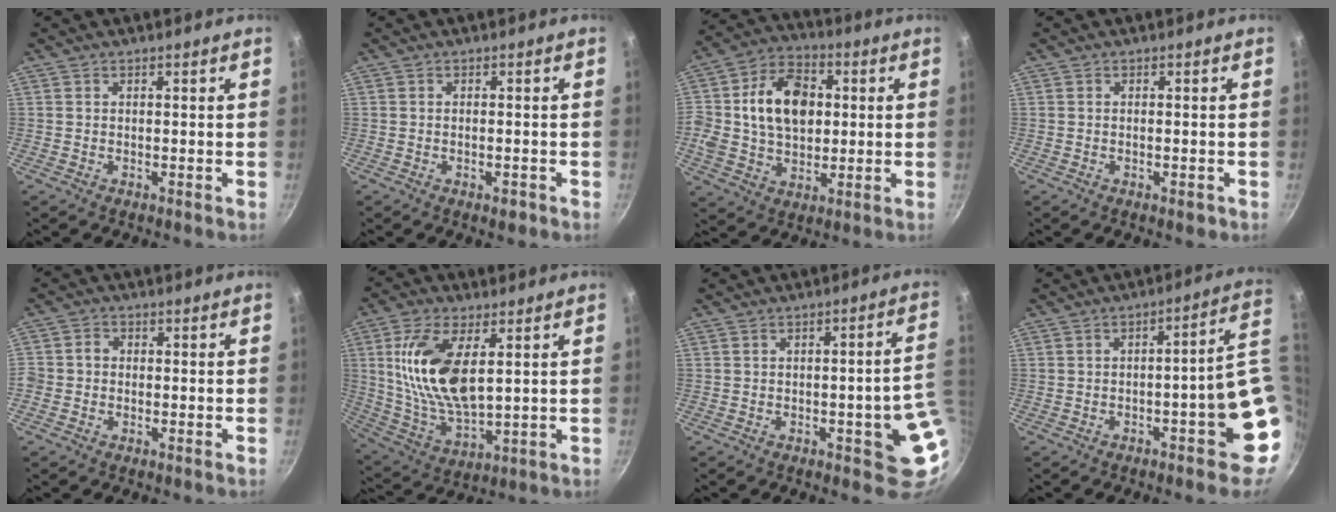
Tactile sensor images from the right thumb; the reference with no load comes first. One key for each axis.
{"total": 2.1, "fx": -1.1, "fy": 0.8, "fz": 1.6, "tx": -0.027, "ty": 0.003, "tz": -0.015}
{"total": 16.8, "fx": 2.1, "fy": 12.0, "fz": 11.5, "tx": -0.182, "ty": 0.020, "tz": 0.026}
{"total": 1.6, "fx": -0.7, "fy": 0.6, "fz": 1.4, "tx": -0.023, "ty": 0.001, "tz": -0.010}
{"total": 2.7, "fx": -0.7, "fy": 2.4, "fz": 1.0, "tx": -0.009, "ty": 0.012, "tz": -0.020}
{"total": 16.2, "fx": 4.1, "fy": 7.7, "fz": 13.6, "tx": -0.262, "ty": -0.020, "tz": 0.086}
{"total": 10.5, "fx": -2.1, "fy": 3.0, "fz": 9.8, "tx": -0.080, "ty": 0.021, "tz": -0.024}
{"total": 12.8, "fx": -1.5, "fy": 2.9, "fz": 12.4, "tx": -0.126, "ty": 0.024, "tz": -0.013}